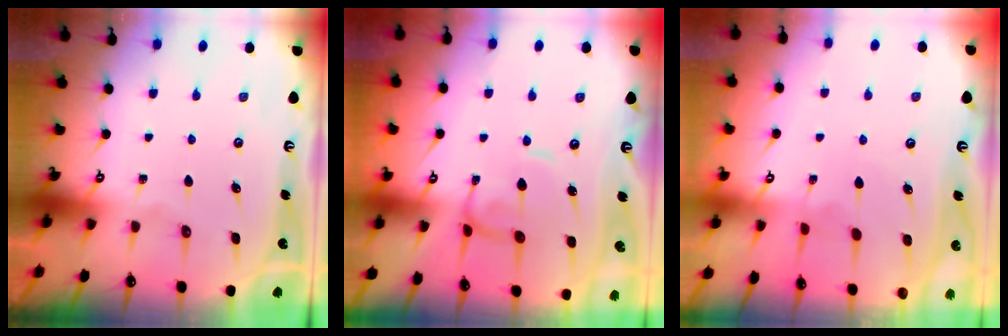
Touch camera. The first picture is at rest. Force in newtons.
{"total": 1.6, "press": 1.5, "slide": 0.1}
{"total": 4.6, "press": 4.6, "slide": 0.3}